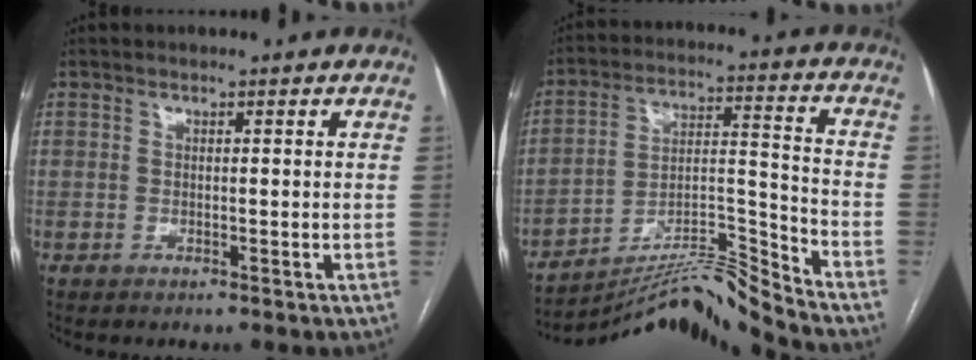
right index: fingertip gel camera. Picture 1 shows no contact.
{"total": 13.5, "force": [-12.9, -3.1, 2.3], "torque": [-0.036, 0.041, -0.226]}